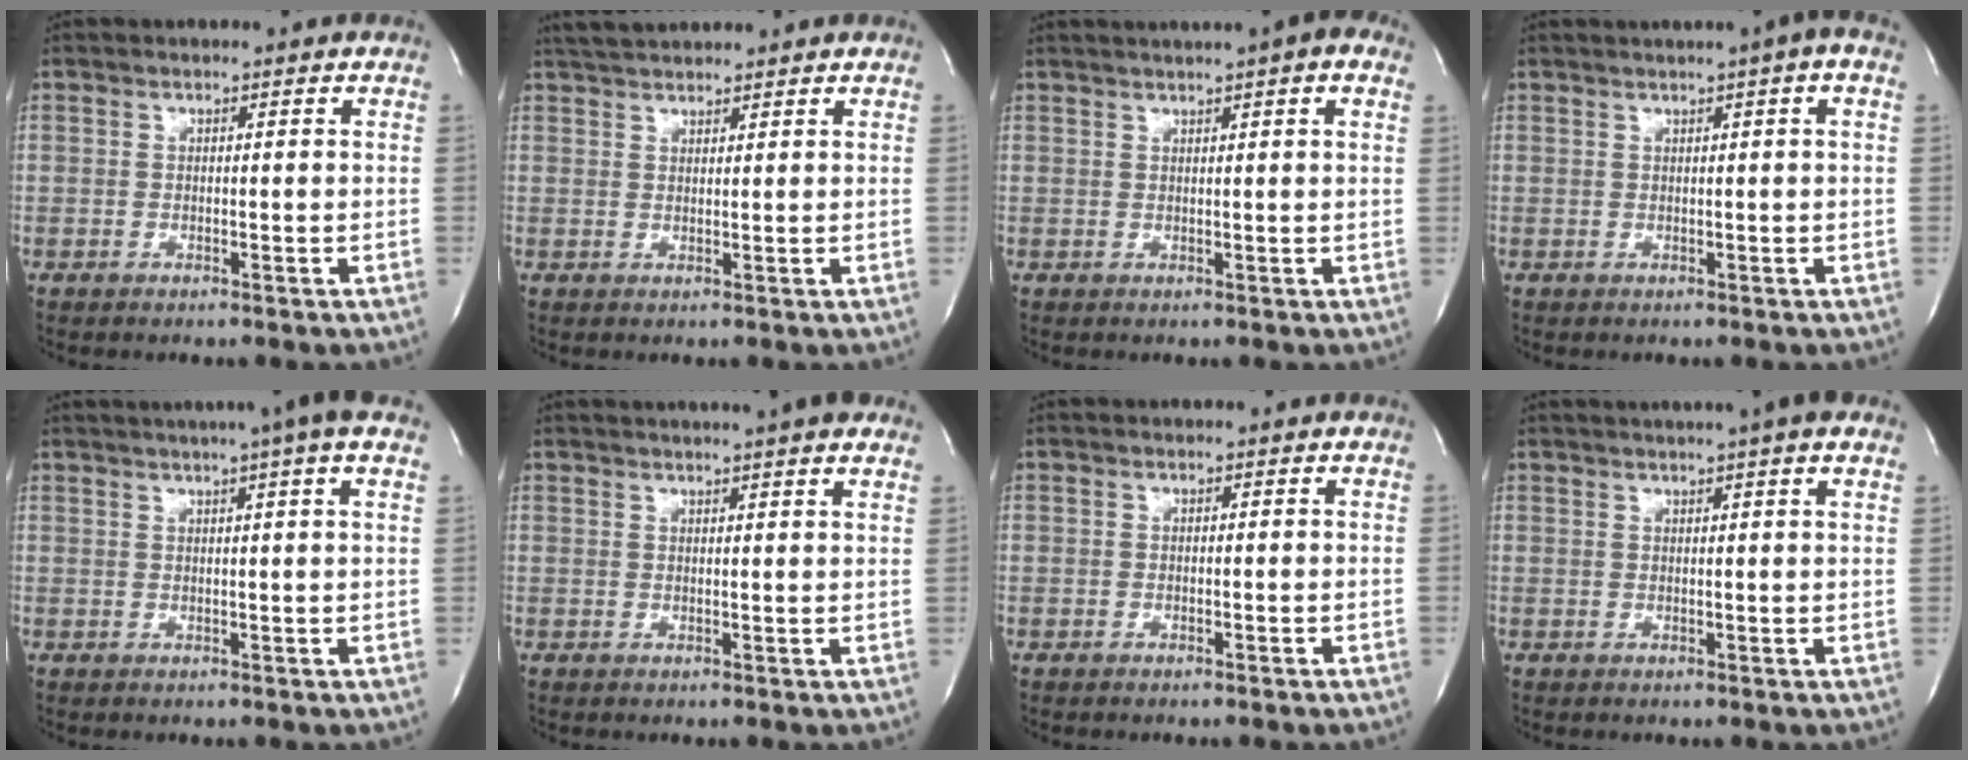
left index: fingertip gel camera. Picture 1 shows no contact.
{"total": 4.6, "force": [4.3, 0.7, 1.5], "torque": [-0.028, 0.027, 0.077]}
{"total": 7.3, "force": [4.8, 0.6, 5.4], "torque": [-0.081, 0.029, 0.057]}
{"total": 3.5, "force": [1.6, -0.2, 3.1], "torque": [-0.045, 0.013, 0.021]}
{"total": 8.7, "force": [6.3, -0.7, 6.0], "torque": [-0.092, 0.020, 0.068]}
{"total": 10.1, "force": [8.4, 0.7, 5.6], "torque": [-0.083, 0.020, 0.092]}
{"total": 0.0}
{"total": 7.6, "force": [5.8, 0.0, 4.9], "torque": [-0.075, 0.023, 0.065]}